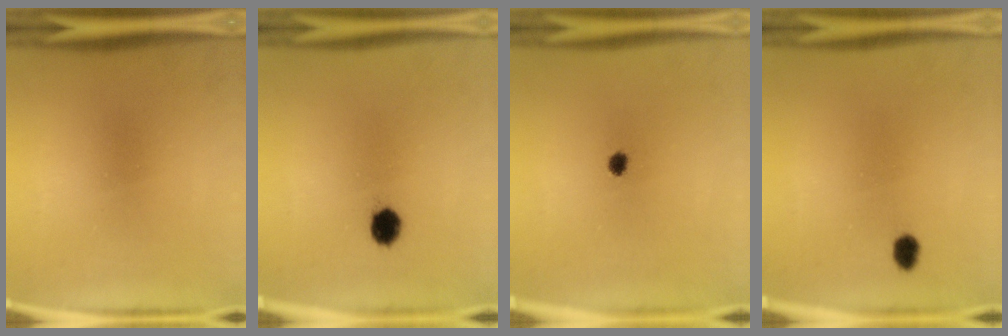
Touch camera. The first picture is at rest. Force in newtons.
{"total": 4.0}
{"total": 1.8}
{"total": 2.3}